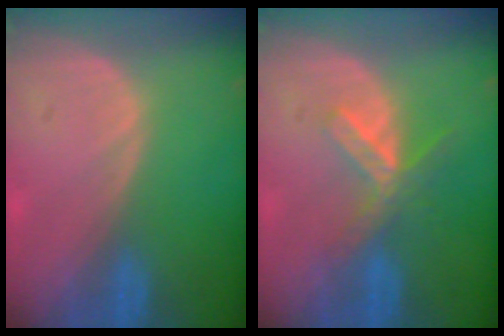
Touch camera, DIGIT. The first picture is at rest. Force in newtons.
{"total": 5.2, "press": 5.0, "slide": 1.7}